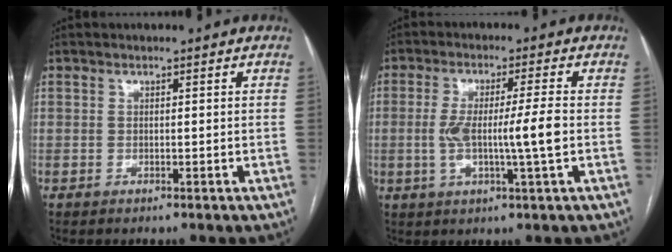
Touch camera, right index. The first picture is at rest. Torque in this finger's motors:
{"motor_torque": [0.33, -0.02, 0.23, 0.11]}